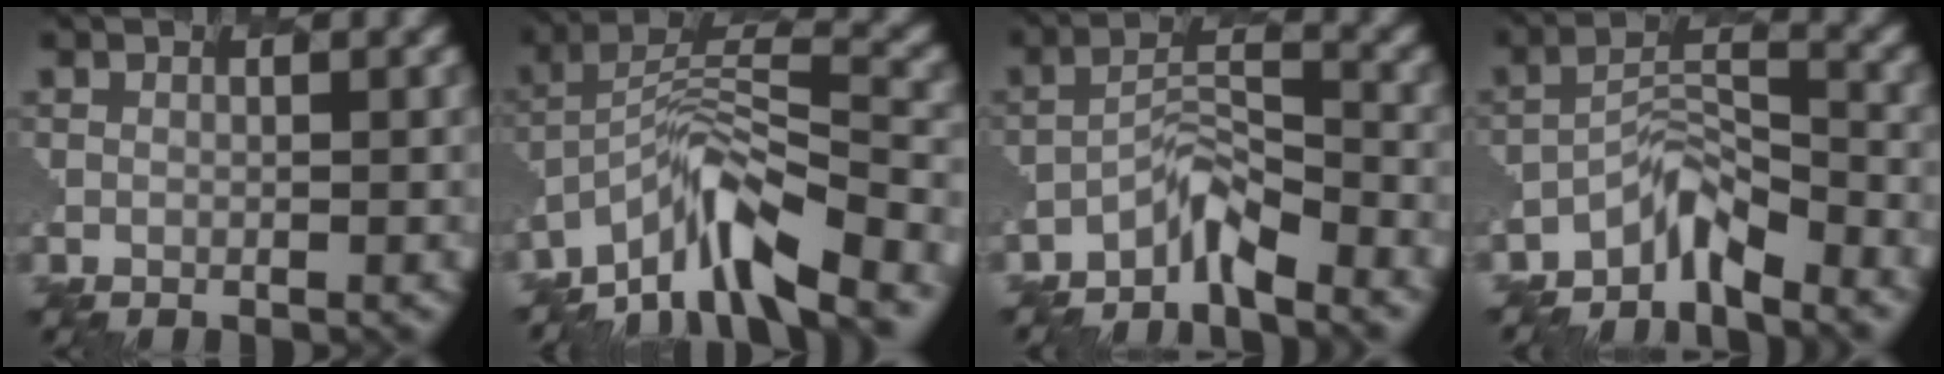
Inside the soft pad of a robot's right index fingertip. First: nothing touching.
{"total": 8.1, "force": [-6.2, 2.1, 4.7], "torque": [-0.082, 0.016, -0.129]}
{"total": 3.3, "force": [-3.0, 0.5, 1.2], "torque": [-0.033, 0.009, -0.068]}
{"total": 3.6, "force": [-3.3, 0.7, 1.1], "torque": [-0.028, 0.008, -0.074]}